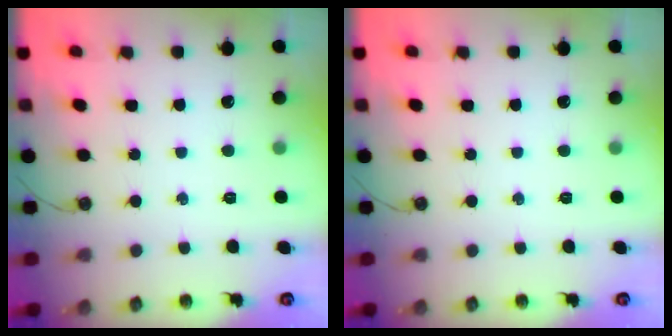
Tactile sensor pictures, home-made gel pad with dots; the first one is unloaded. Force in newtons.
{"total": 0.0}